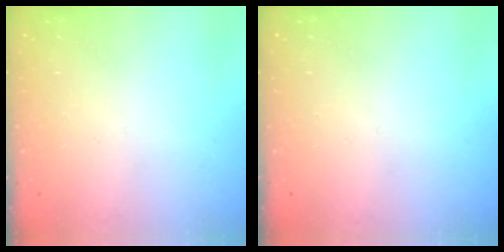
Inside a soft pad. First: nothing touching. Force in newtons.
{"total": 0.0}